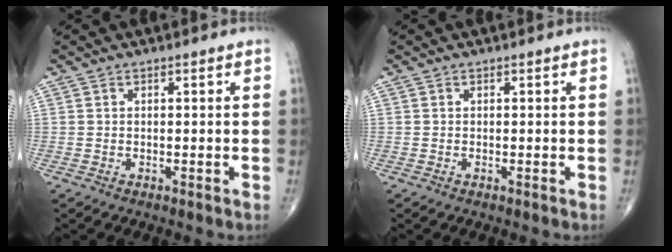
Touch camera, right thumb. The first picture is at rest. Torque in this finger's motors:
{"motor_torque": [0.16, 0.08, -0.07, -0.18, 0.01]}